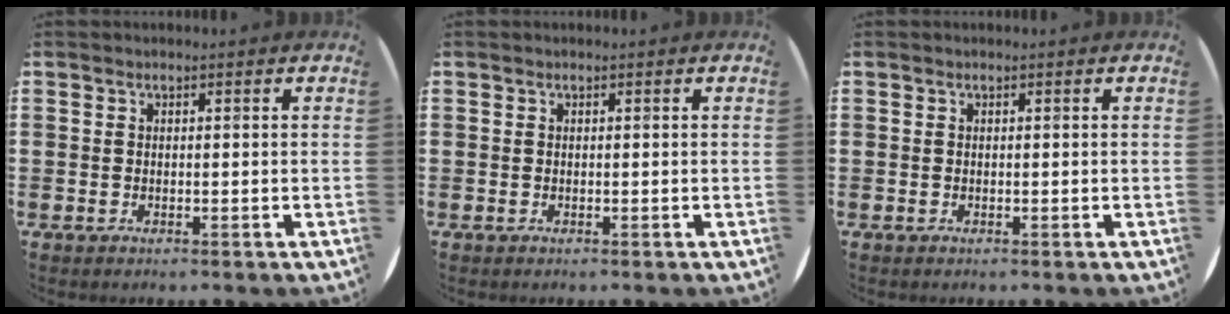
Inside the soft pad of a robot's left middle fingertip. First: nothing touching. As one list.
[{"total": 0.0}, {"total": 0.0}]